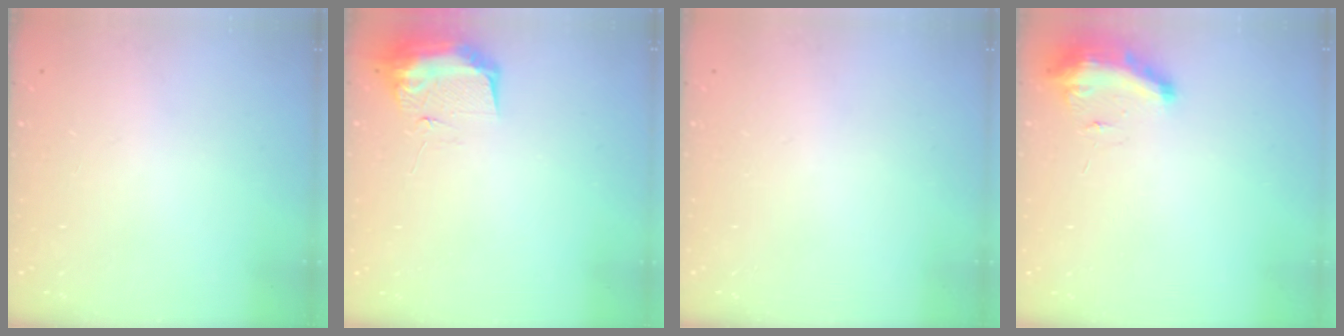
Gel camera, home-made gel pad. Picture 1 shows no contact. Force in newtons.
{"total": 9.4, "press": 9.4, "slide": 0.9}
{"total": 16.0, "press": 1.9, "slide": 15.9}
{"total": 9.3, "press": 9.2, "slide": 0.9}